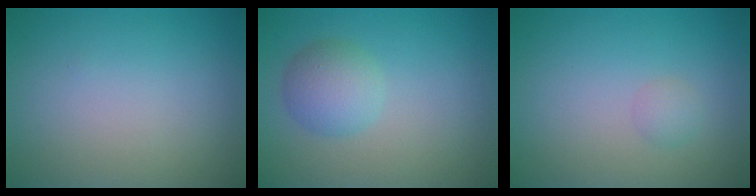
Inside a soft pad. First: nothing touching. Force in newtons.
{"total": 3.1, "press": 3.1, "slide": 0.1}
{"total": 1.0, "press": 1.0, "slide": 0.0}